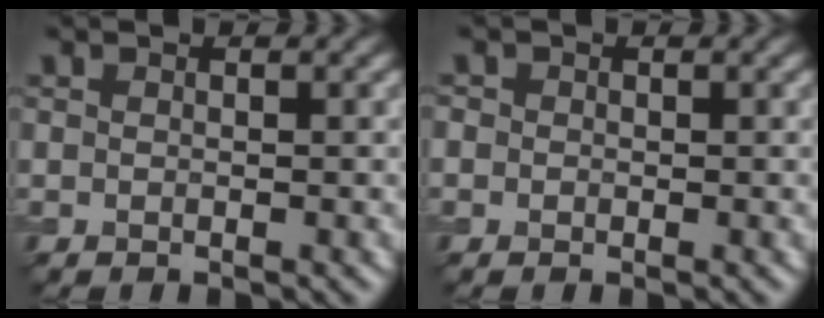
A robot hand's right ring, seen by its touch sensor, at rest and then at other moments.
{"total": 0.6, "force": [0.0, 0.6, 0.1], "torque": [0.001, 0.002, -0.004]}